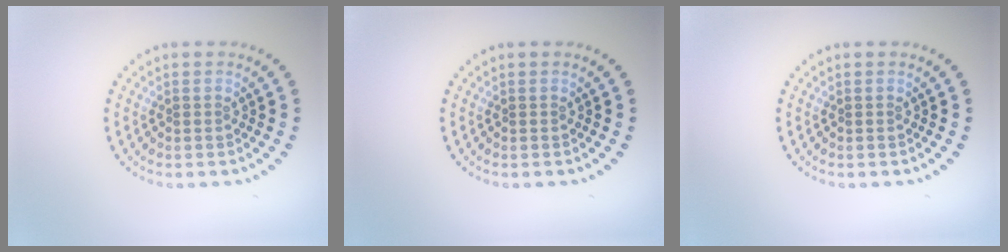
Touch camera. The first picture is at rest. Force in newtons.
{"total": 0.0}
{"total": 0.0}